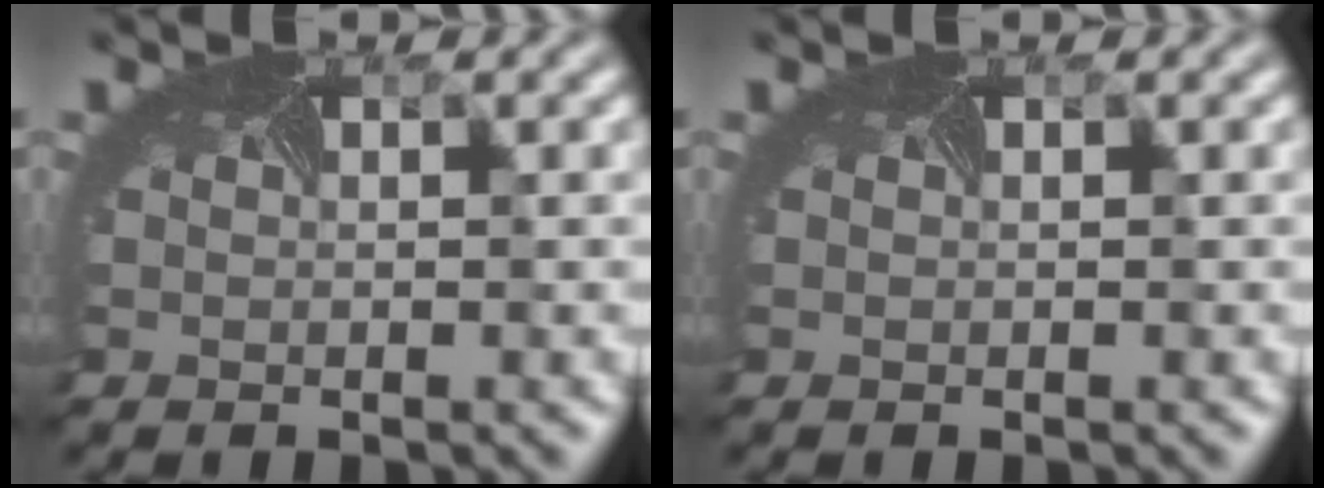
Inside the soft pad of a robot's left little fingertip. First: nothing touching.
{"total": 0.0}